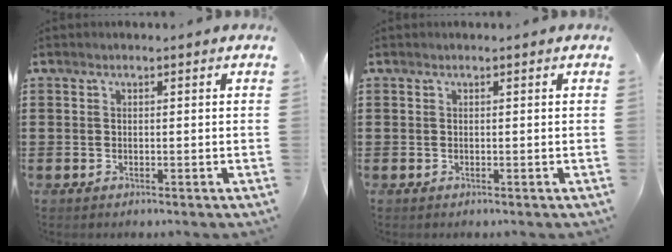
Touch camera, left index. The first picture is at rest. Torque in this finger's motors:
{"motor_torque": [0.00, 0.00, 0.00, 0.00]}